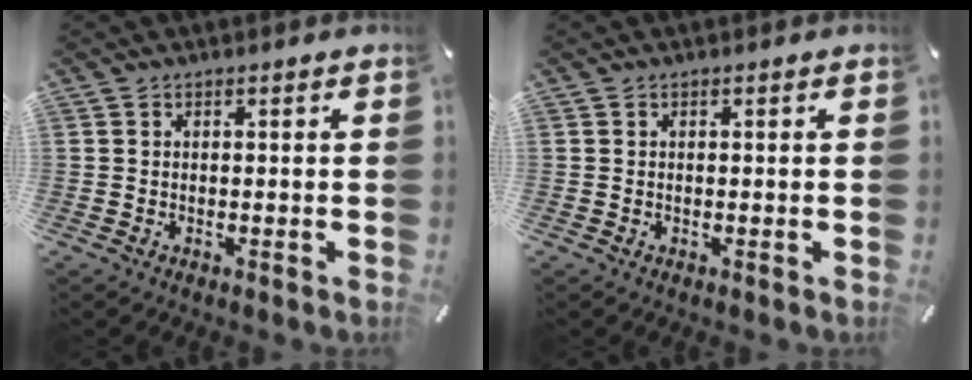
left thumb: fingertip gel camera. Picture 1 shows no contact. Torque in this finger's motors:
{"motor_torque": [-0.02, 0.04, -0.02, -0.01, 0.00]}